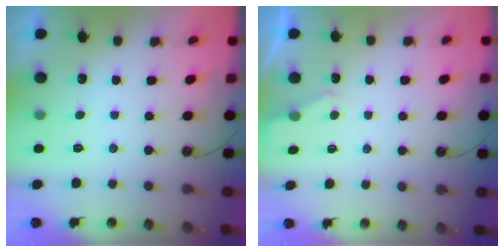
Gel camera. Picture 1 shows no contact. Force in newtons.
{"total": 3.1, "press": 3.0, "slide": 0.5}